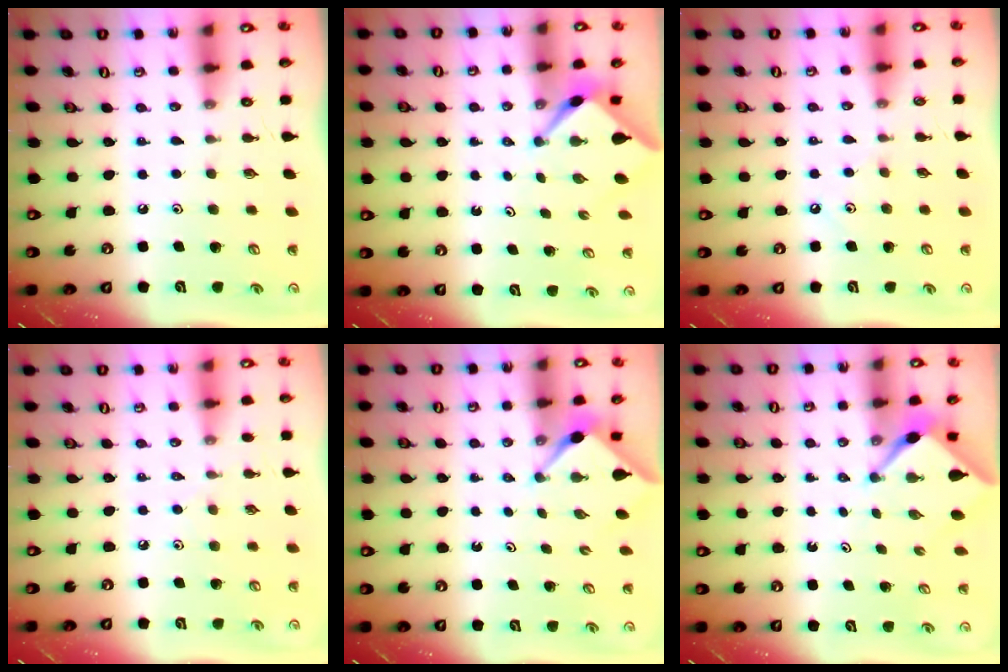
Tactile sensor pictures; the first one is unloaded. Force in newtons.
{"total": 2.5, "press": 2.5, "slide": 0.3}
{"total": 3.9, "press": 3.8, "slide": 0.5}
{"total": 4.9, "press": 4.8, "slide": 0.8}
{"total": 3.0, "press": 3.0, "slide": 0.4}
{"total": 2.3, "press": 2.3, "slide": 0.3}